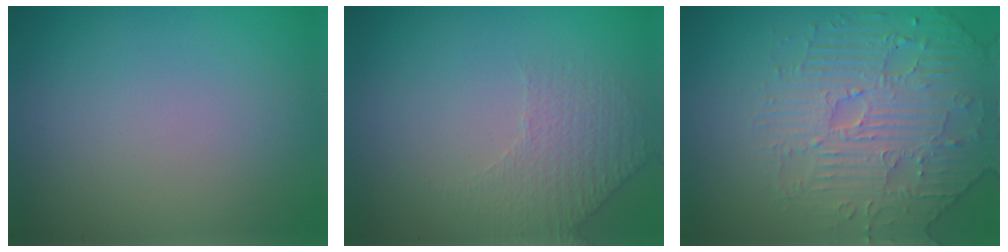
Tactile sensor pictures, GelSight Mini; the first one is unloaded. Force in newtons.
{"total": 1.7, "press": 1.3, "slide": 1.1}
{"total": 4.5, "press": 4.5, "slide": 0.4}